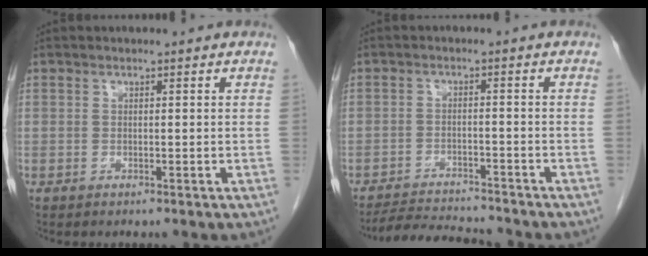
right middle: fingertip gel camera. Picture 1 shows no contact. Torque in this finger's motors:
{"motor_torque": [0.33, -0.39, 0.04, 0.01]}